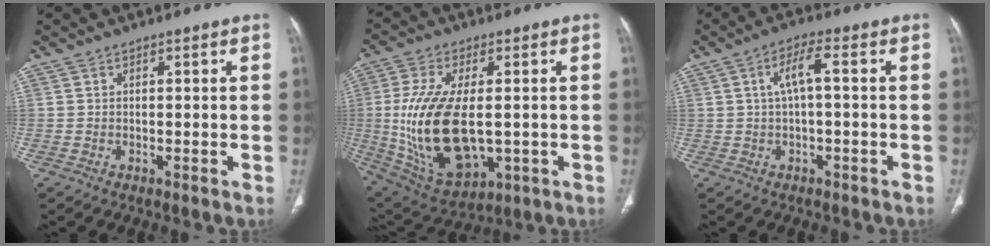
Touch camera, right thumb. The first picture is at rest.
{"total": 19.8, "force": [-1.3, 10.3, 16.9], "torque": [-0.341, -0.013, 0.003]}
{"total": 4.5, "force": [0.4, 1.1, 4.3], "torque": [-0.090, 0.018, 0.004]}